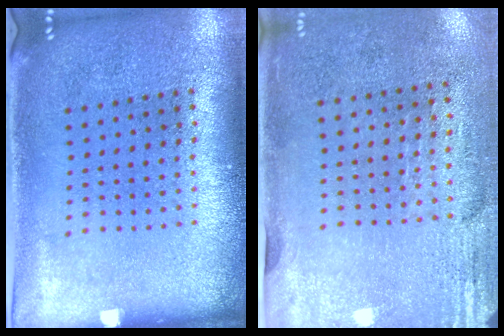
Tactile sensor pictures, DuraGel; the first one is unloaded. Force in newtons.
{"total": 2.9, "press": 2.5, "slide": 1.5}